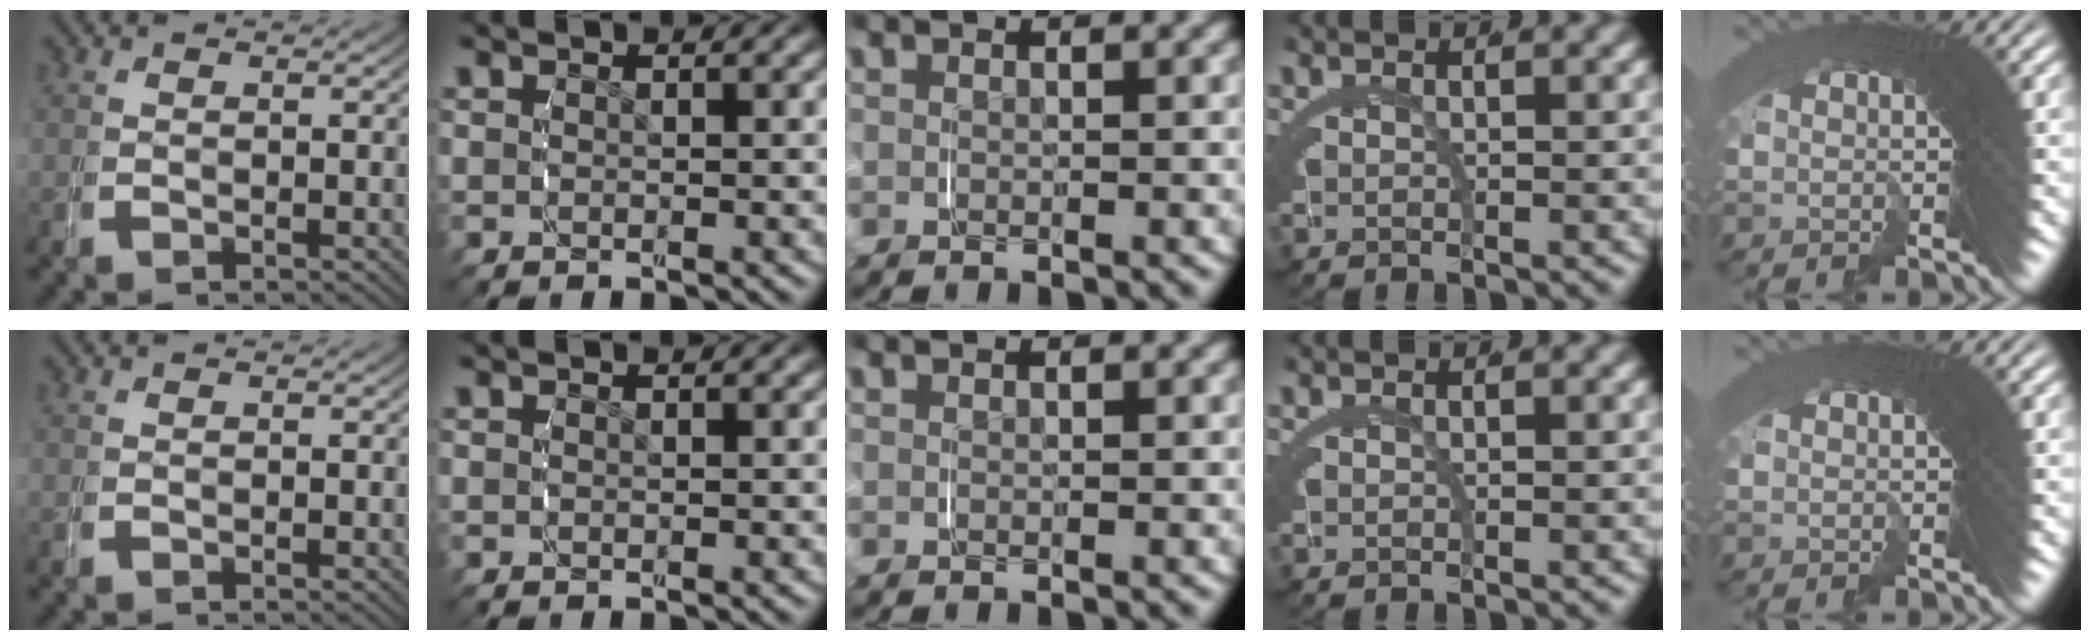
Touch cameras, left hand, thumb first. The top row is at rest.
{}